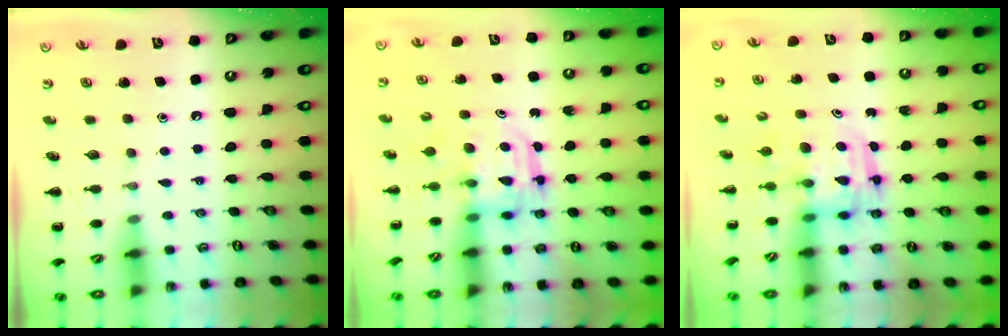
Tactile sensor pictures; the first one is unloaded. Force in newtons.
{"total": 3.0, "press": 3.0, "slide": 0.2}
{"total": 3.0, "press": 3.0, "slide": 0.3}